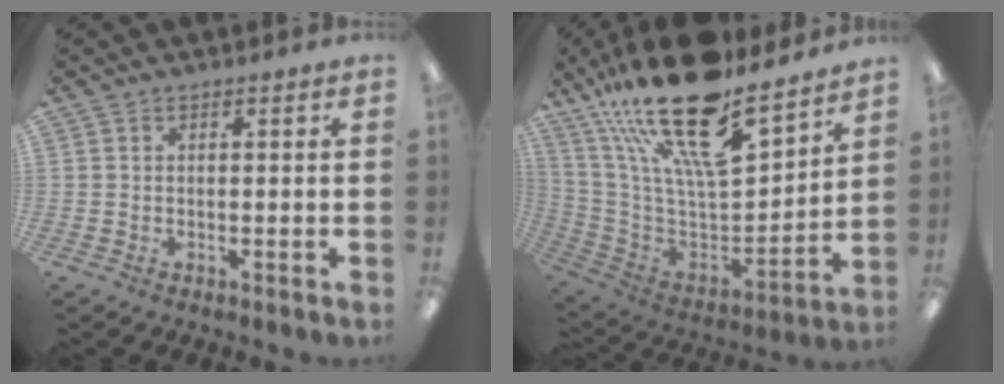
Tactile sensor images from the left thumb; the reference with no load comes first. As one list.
[{"total": 25.5, "force": [18.4, 8.2, 15.6], "torque": [-0.279, -0.120, 0.317]}]